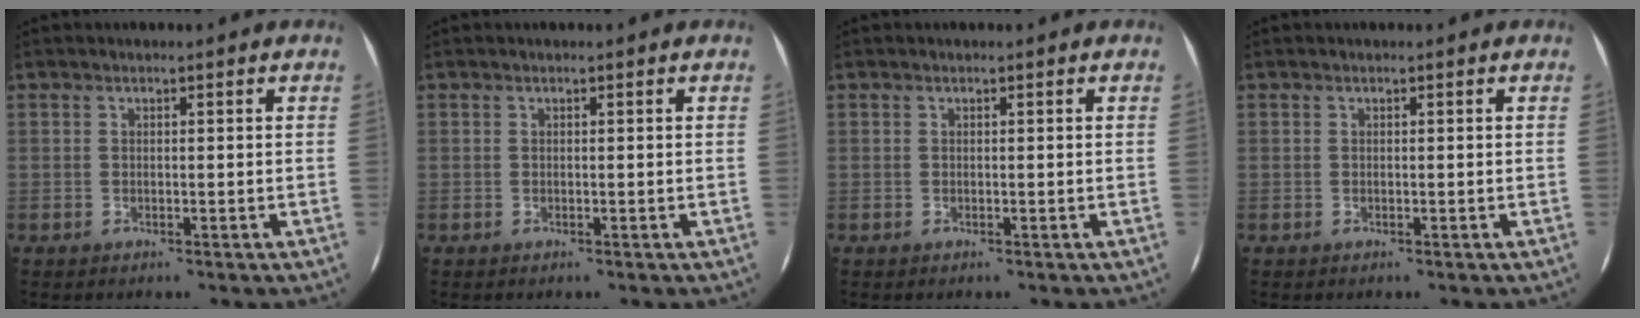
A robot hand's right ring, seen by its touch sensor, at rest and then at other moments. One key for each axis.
{"total": 0.0}
{"total": 0.0}
{"total": 0.0}